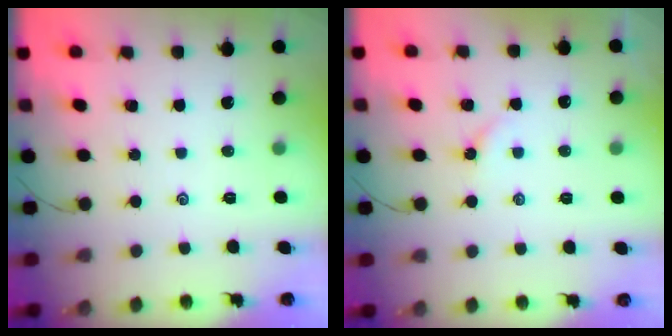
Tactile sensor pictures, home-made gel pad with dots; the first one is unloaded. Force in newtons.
{"total": 1.8, "press": 1.8, "slide": 0.4}